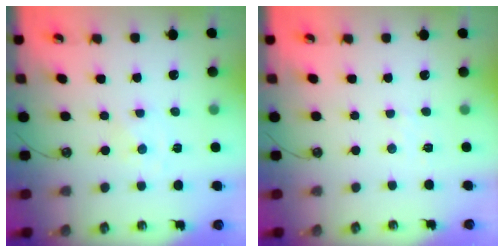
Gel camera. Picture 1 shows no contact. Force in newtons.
{"total": 2.8, "press": 2.7, "slide": 0.5}